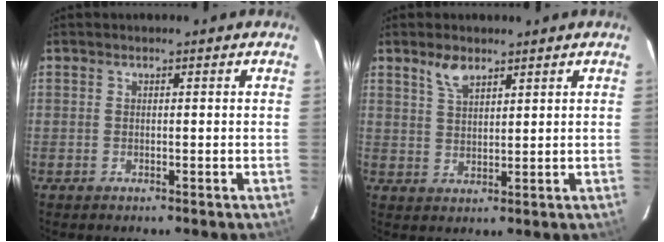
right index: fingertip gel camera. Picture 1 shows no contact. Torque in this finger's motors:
{"motor_torque": [0.33, 0.28, 0.06, 0.04]}